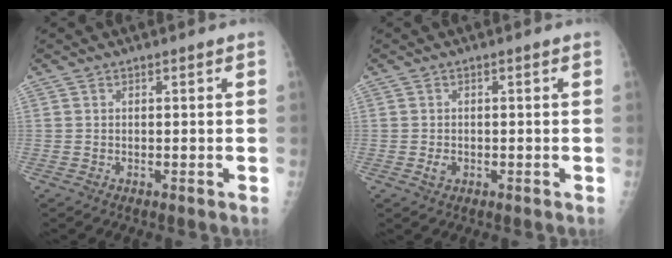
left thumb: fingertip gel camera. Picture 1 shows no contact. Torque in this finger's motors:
{"motor_torque": [-0.06, 0.02, 0.03, 0.00, 0.00]}